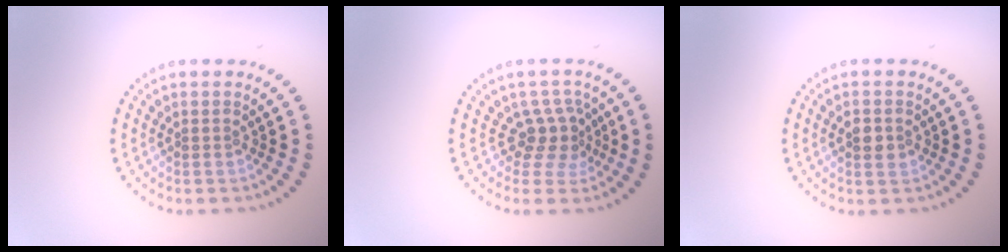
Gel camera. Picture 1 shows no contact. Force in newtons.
{"total": 2.9, "press": 2.0, "slide": 2.0}
{"total": 2.2, "press": 2.2, "slide": 0.1}